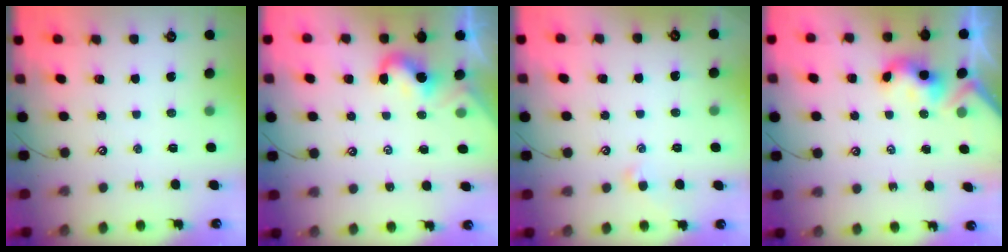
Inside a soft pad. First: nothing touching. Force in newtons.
{"total": 0.5, "press": 0.4, "slide": 0.3}
{"total": 0.5, "press": 0.0, "slide": 0.5}
{"total": 3.6, "press": 3.6, "slide": 0.4}